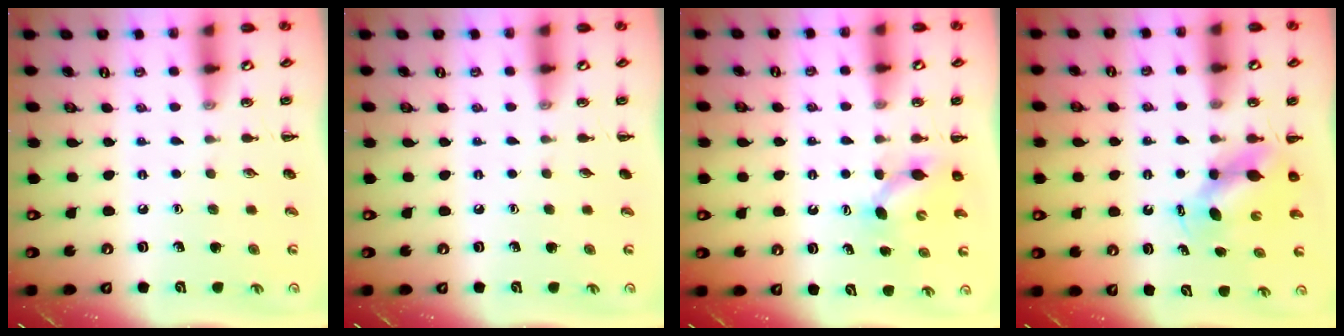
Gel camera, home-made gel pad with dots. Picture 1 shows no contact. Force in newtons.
{"total": 0.0}
{"total": 5.0, "press": 4.8, "slide": 1.3}
{"total": 6.1, "press": 6.0, "slide": 1.1}